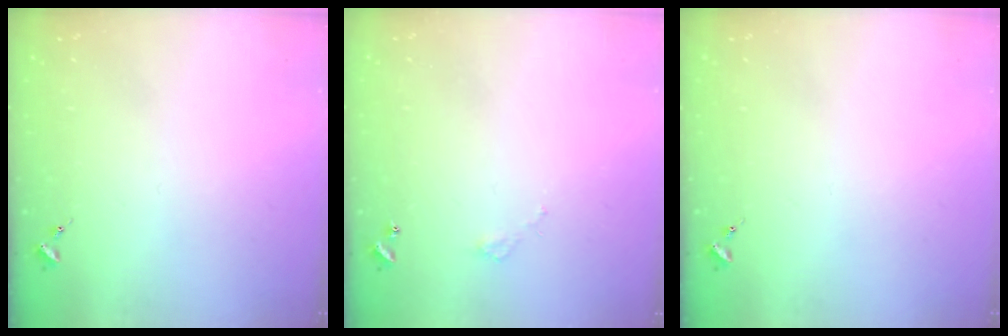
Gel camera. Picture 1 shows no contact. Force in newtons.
{"total": 2.8, "press": 2.8, "slide": 0.2}
{"total": 0.0}